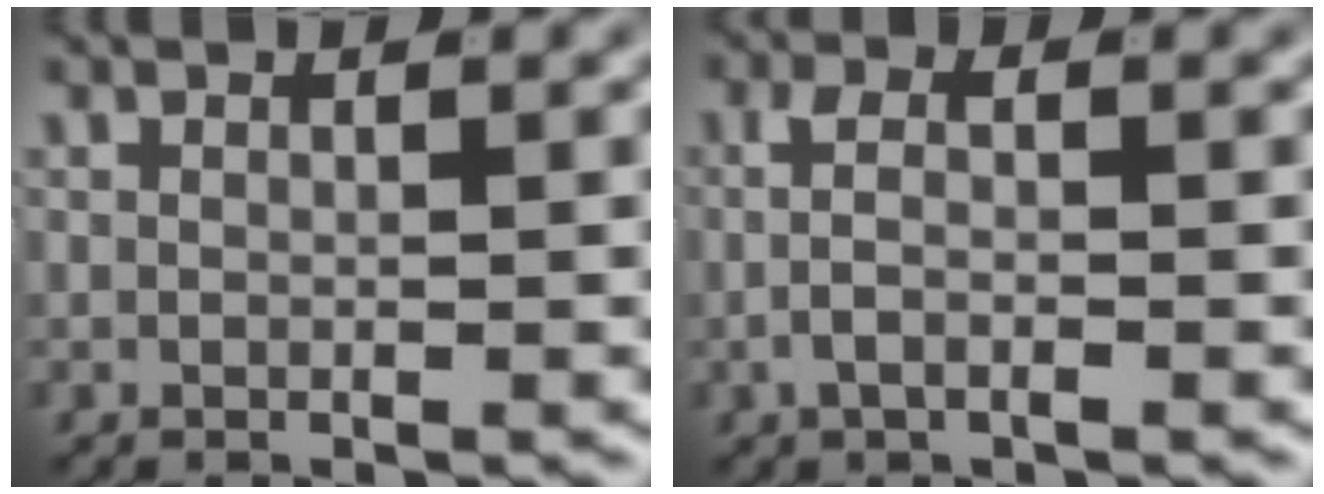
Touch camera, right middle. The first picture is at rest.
{"total": 3.0, "force": [-0.7, 1.2, 2.7], "torque": [-0.051, -0.004, -0.012]}